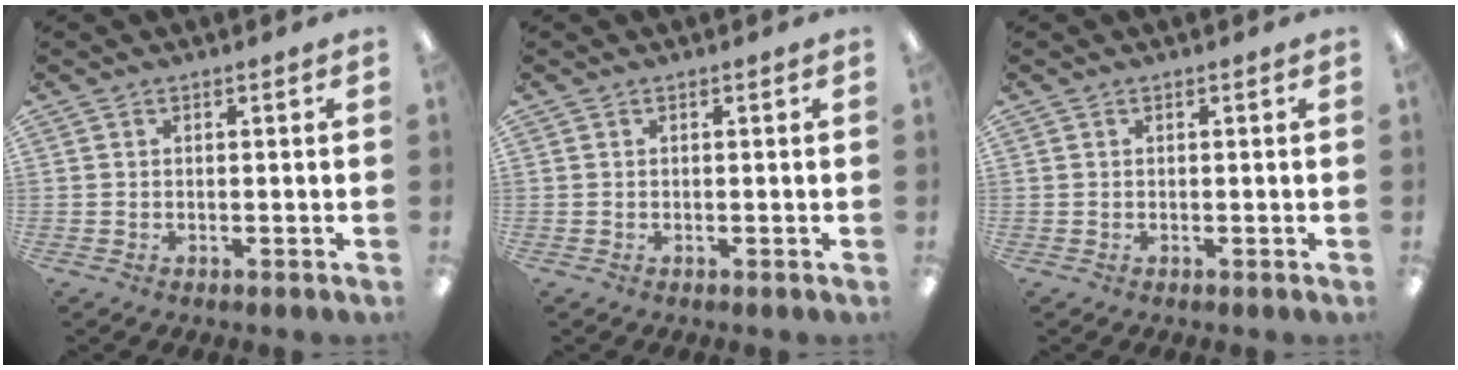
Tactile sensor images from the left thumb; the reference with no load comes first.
{"total": 0.0}
{"total": 0.0}